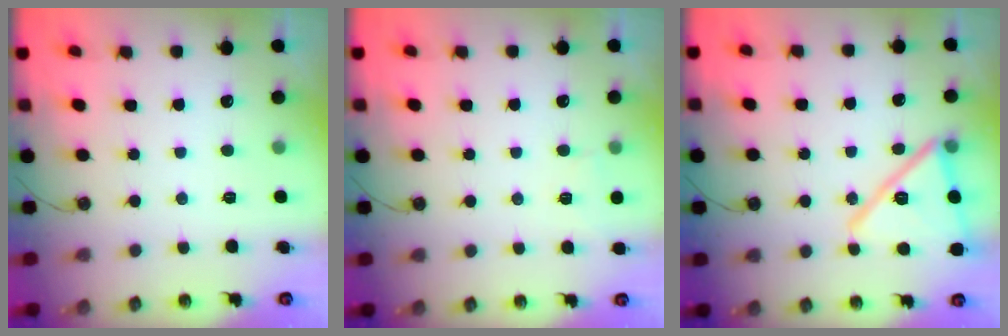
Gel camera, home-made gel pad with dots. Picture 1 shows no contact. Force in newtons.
{"total": 3.7, "press": 3.7, "slide": 0.3}
{"total": 16.1, "press": 15.8, "slide": 3.2}